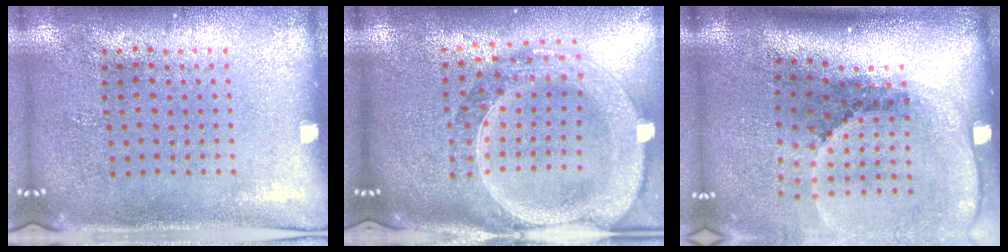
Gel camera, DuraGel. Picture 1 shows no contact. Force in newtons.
{"total": 3.1, "press": 2.6, "slide": 1.7}
{"total": 2.7, "press": 1.9, "slide": 2.0}